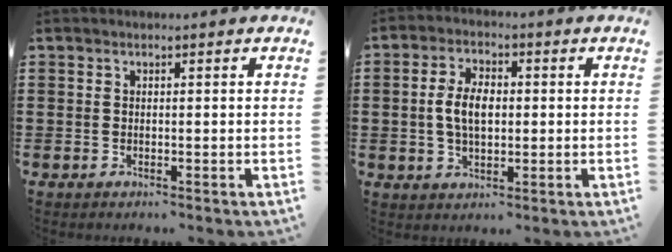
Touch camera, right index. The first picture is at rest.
{"total": 5.8, "force": [0.0, 3.1, 4.9], "torque": [-0.109, 0.005, -0.007]}